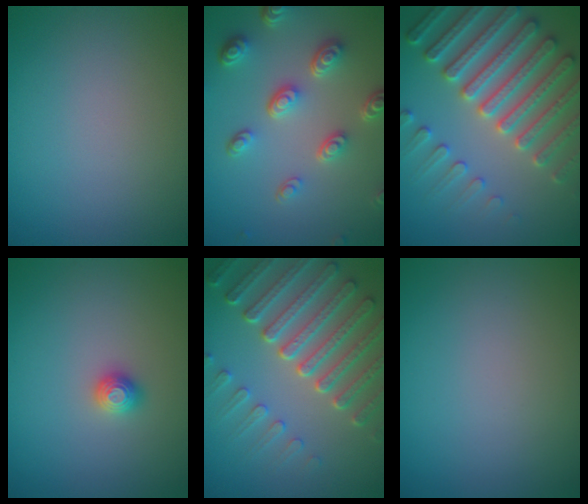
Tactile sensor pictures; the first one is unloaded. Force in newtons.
{"total": 5.0, "press": 3.7, "slide": 3.3}
{"total": 7.7, "press": 7.4, "slide": 1.9}
{"total": 1.2, "press": 1.2, "slide": 0.2}
{"total": 7.6, "press": 5.7, "slide": 5.0}
{"total": 0.0}